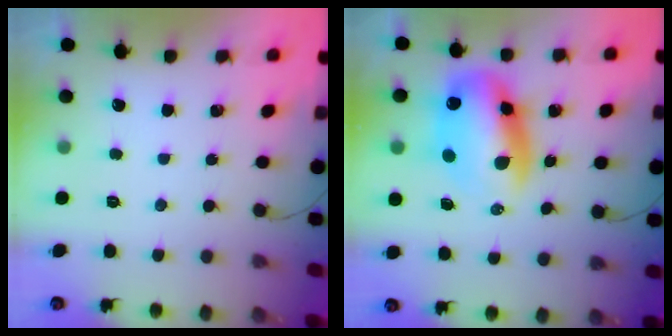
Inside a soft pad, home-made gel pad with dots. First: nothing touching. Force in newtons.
{"total": 14.4, "press": 13.9, "slide": 3.6}